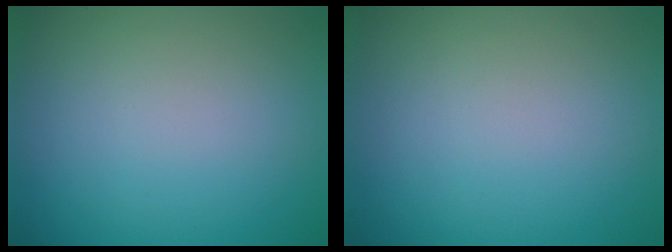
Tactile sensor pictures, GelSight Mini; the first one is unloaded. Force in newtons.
{"total": 0.0}